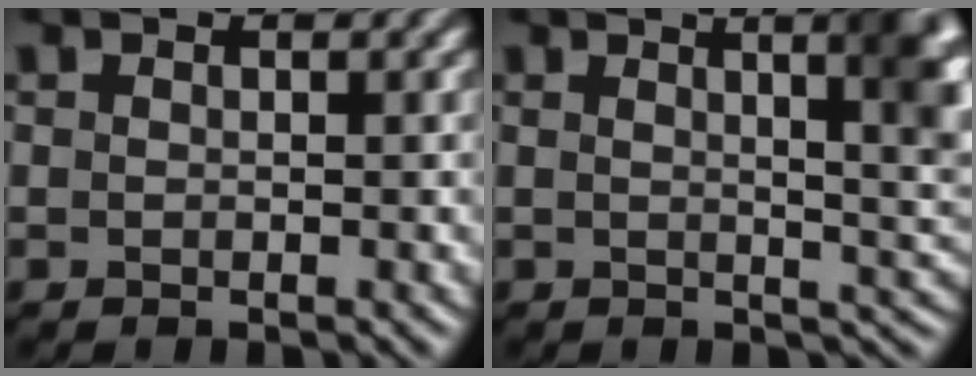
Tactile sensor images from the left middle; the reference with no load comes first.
{"total": 7.5, "force": [1.9, 2.6, 6.8], "torque": [-0.048, 0.020, 0.017]}